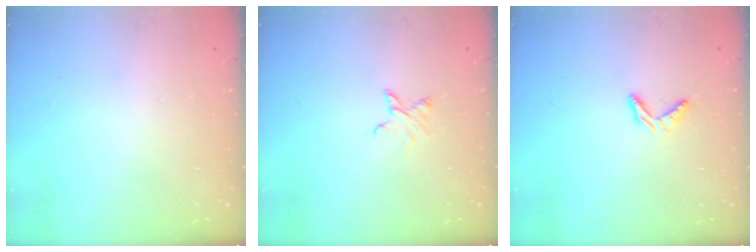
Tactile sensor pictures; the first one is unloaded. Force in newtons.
{"total": 3.7, "press": 3.7, "slide": 0.4}
{"total": 4.2, "press": 4.2, "slide": 0.3}